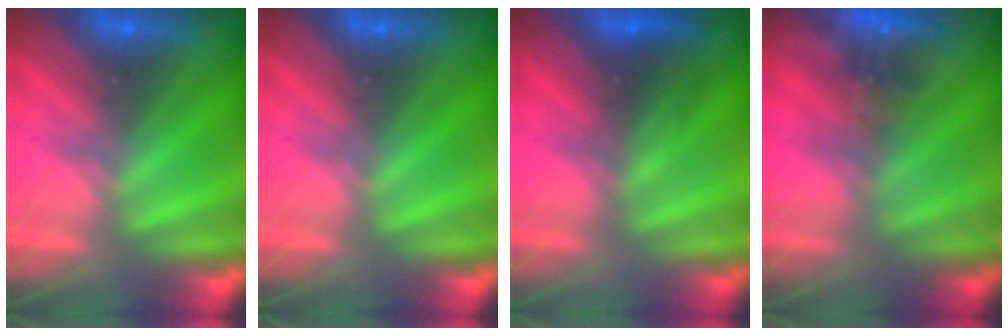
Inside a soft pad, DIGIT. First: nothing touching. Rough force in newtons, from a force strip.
{"total": 0.0}
{"total": 2.8}
{"total": 4.4}